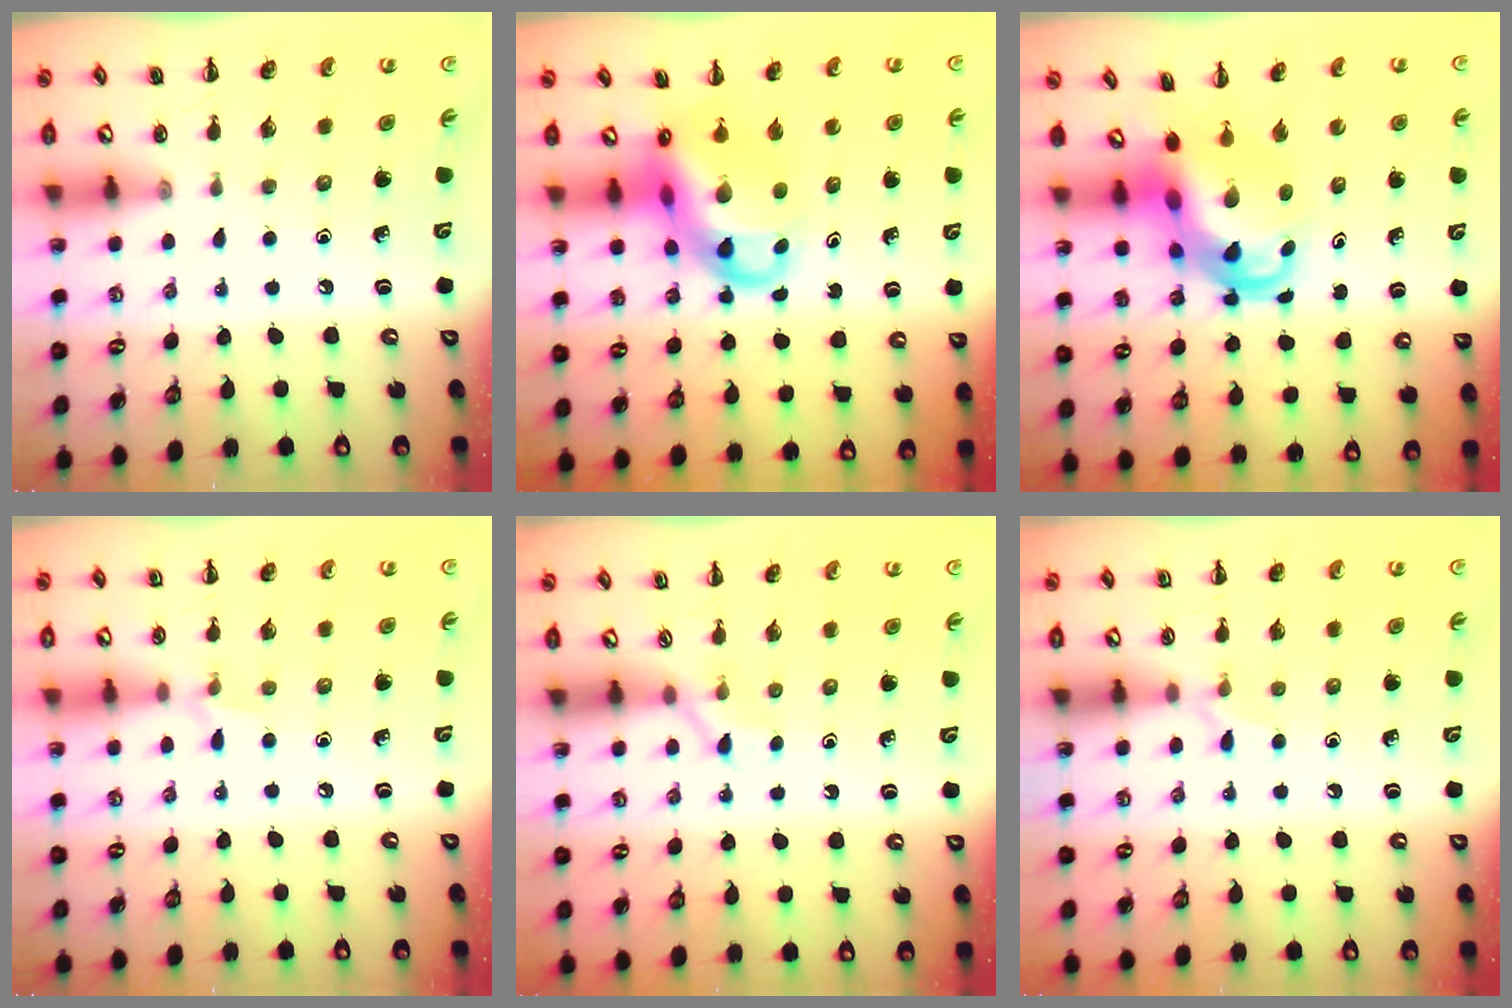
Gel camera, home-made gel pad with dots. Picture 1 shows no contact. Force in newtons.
{"total": 11.0, "press": 10.6, "slide": 2.8}
{"total": 5.7, "press": 5.4, "slide": 1.8}
{"total": 5.0, "press": 4.7, "slide": 1.7}
{"total": 2.6, "press": 2.5, "slide": 0.9}
{"total": 5.6, "press": 5.3, "slide": 1.8}